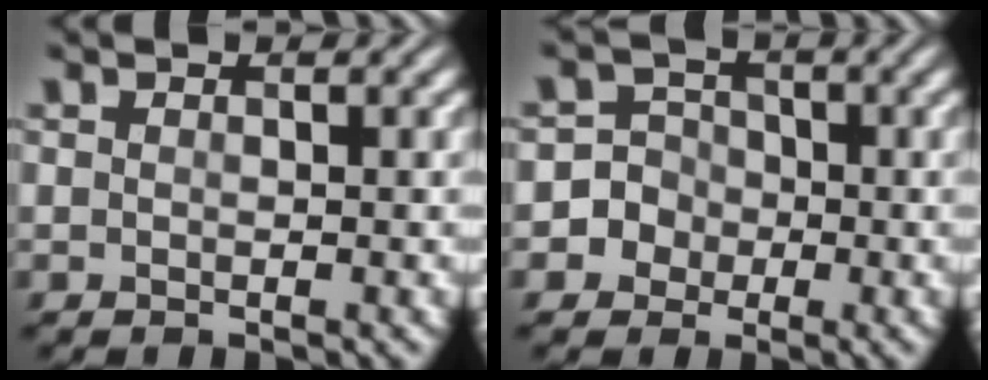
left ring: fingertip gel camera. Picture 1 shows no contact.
{"total": 4.6, "force": [-1.4, 4.4, 0.3], "torque": [0.022, 0.015, -0.046]}